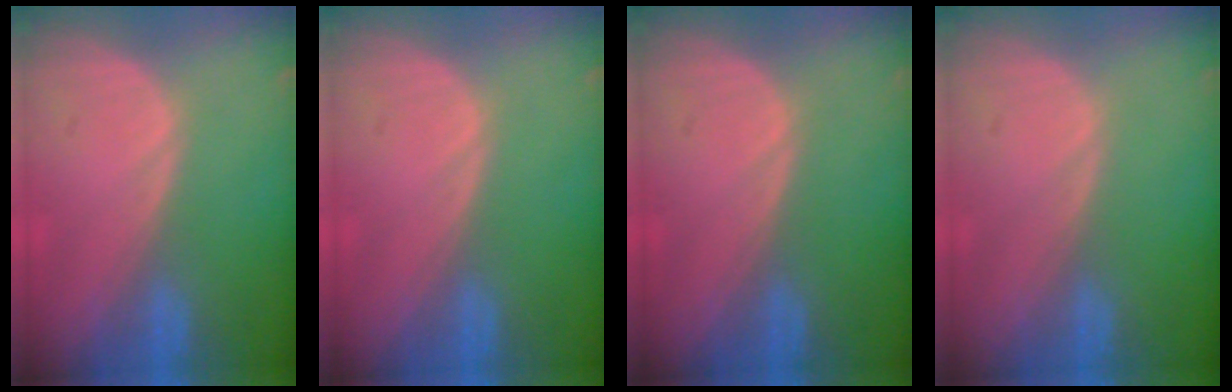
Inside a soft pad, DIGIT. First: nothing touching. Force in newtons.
{"total": 0.0}
{"total": 0.0}
{"total": 0.0}